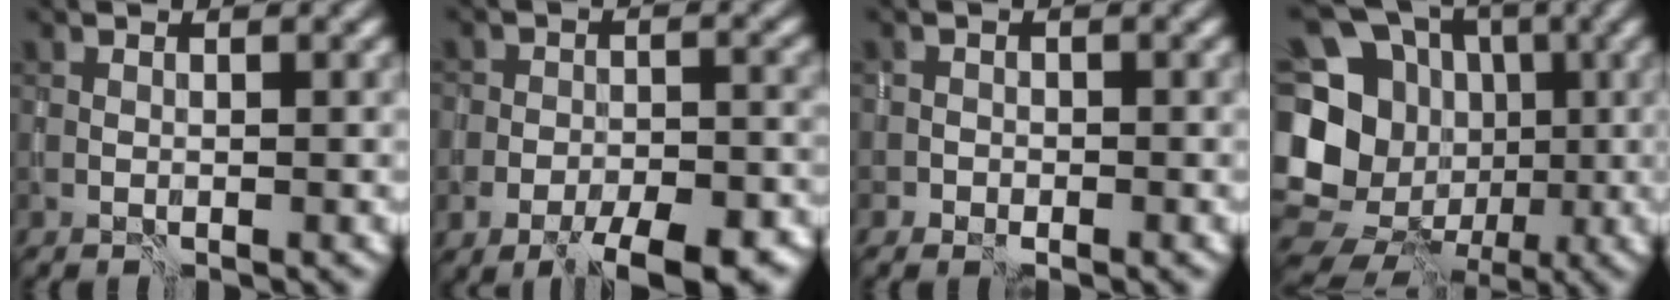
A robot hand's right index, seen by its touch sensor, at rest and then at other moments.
{"total": 9.1, "force": [-5.6, 4.6, 5.6], "torque": [-0.092, -0.022, -0.081]}
{"total": 1.4, "force": [-0.7, 1.2, 0.1], "torque": [0.005, -0.004, -0.012]}
{"total": 17.7, "force": [-2.3, 15.9, 7.6], "torque": [-0.180, 0.016, -0.051]}